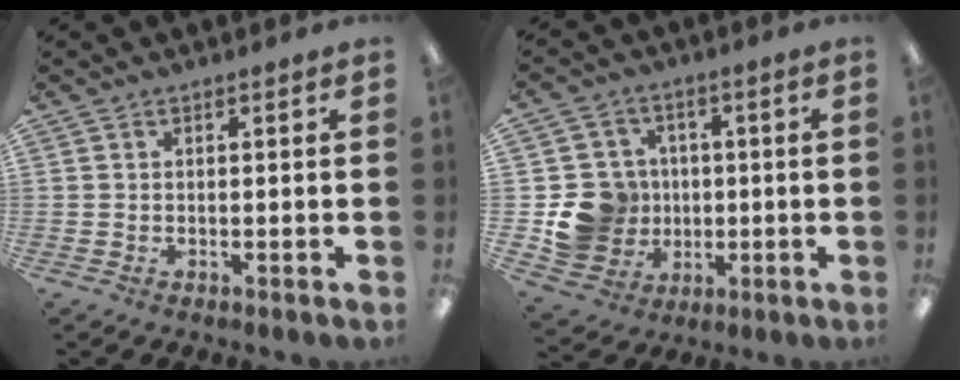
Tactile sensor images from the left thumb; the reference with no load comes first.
{"total": 11.7, "force": [-1.4, 11.2, 3.1], "torque": [-0.062, 0.018, -0.010]}